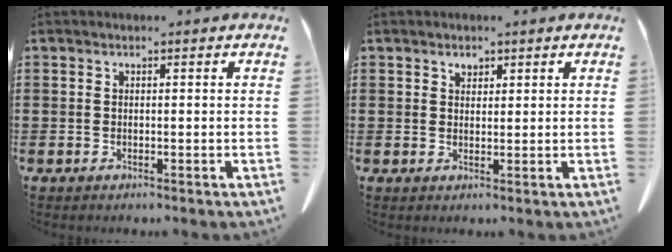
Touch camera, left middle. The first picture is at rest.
{"total": 1.9, "force": [1.6, 0.8, 0.7], "torque": [-0.009, -0.005, 0.030]}